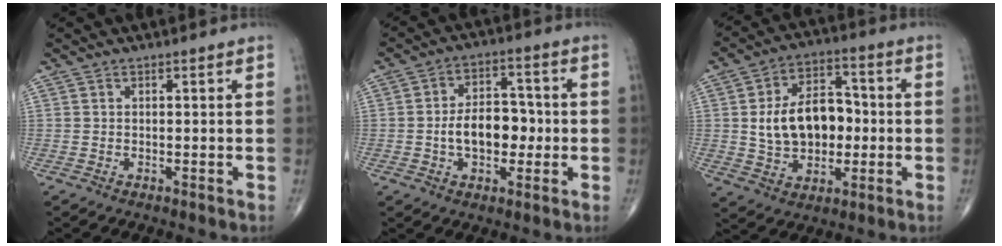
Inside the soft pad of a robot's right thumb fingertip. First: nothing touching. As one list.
[{"total": 9.8, "force": [-1.3, 6.2, 7.6], "torque": [-0.099, 0.024, -0.026]}, {"total": 14.8, "force": [-0.3, 10.3, 10.6], "torque": [-0.143, 0.027, 0.000]}]